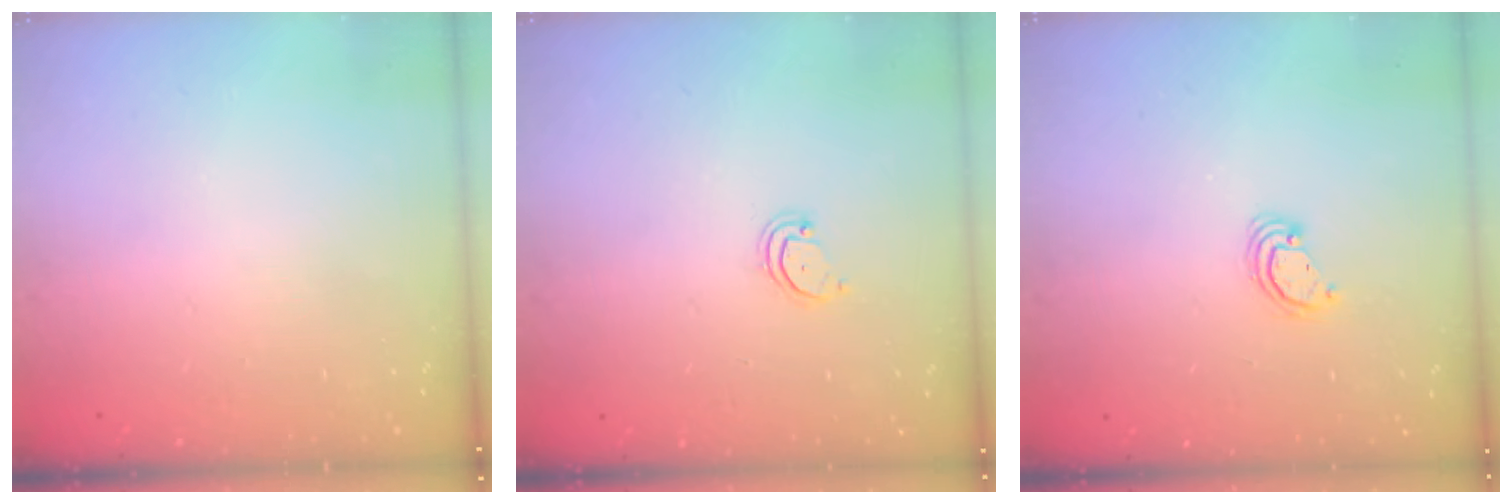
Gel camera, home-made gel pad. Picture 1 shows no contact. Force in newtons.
{"total": 2.5, "press": 2.5, "slide": 0.2}
{"total": 2.5, "press": 2.5, "slide": 0.2}